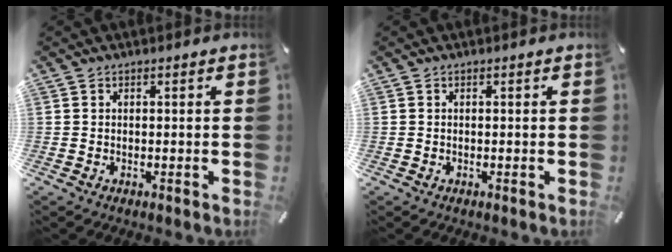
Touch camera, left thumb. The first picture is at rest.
{"total": 0.0}